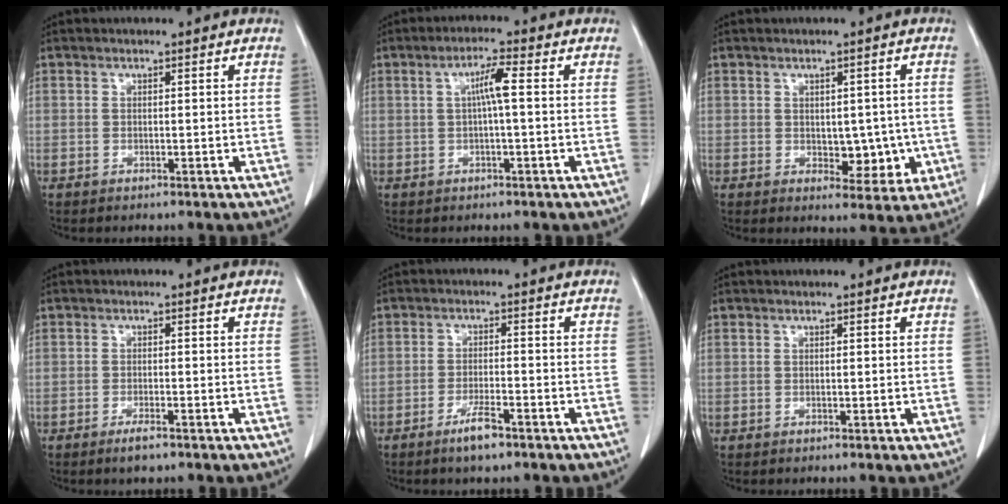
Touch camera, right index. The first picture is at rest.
{"total": 3.9, "force": [0.5, 0.2, 3.8], "torque": [-0.070, 0.012, 0.008]}
{"total": 5.8, "force": [-0.7, 3.5, 4.6], "torque": [-0.045, 0.005, 0.002]}
{"total": 2.7, "force": [-1.9, 0.5, 1.8], "torque": [-0.030, -0.001, -0.026]}
{"total": 4.3, "force": [-2.9, 0.6, 3.0], "torque": [-0.058, -0.002, -0.050]}
{"total": 0.0}